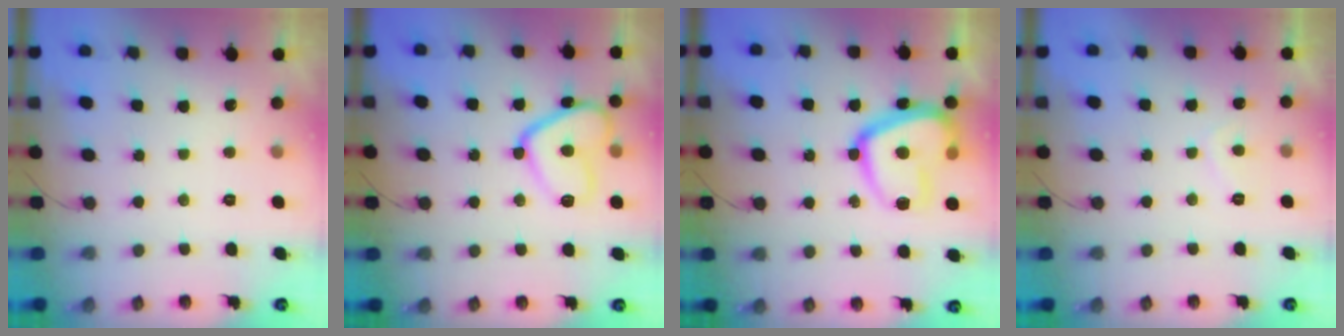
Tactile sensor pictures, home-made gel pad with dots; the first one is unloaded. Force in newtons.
{"total": 14.0, "press": 13.9, "slide": 0.9}
{"total": 18.7, "press": 18.6, "slide": 2.1}
{"total": 2.3, "press": 2.2, "slide": 0.7}